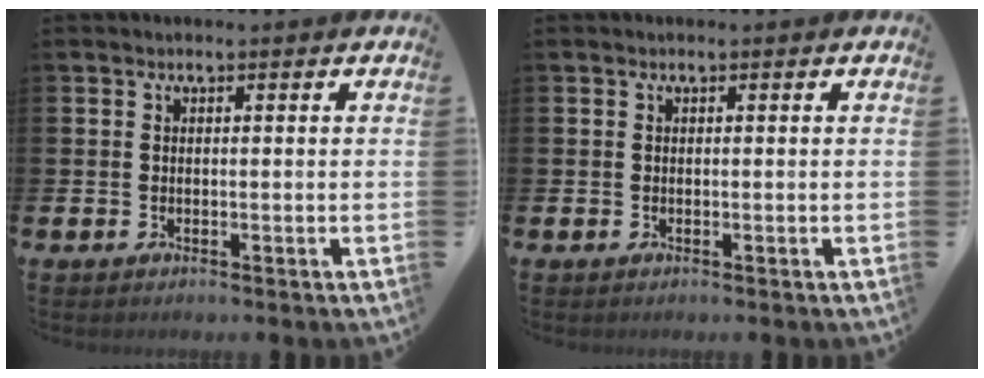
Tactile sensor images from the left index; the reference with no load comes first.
{"total": 0.0}